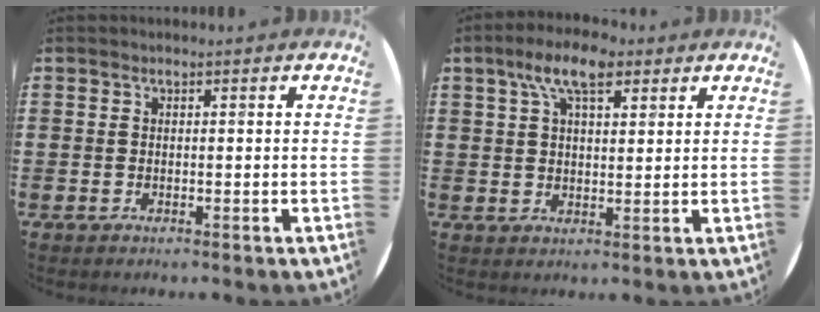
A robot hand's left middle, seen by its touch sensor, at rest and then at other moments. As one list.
[{"total": 7.6, "force": [4.9, 3.1, 5.0], "torque": [-0.094, 0.000, 0.084]}]